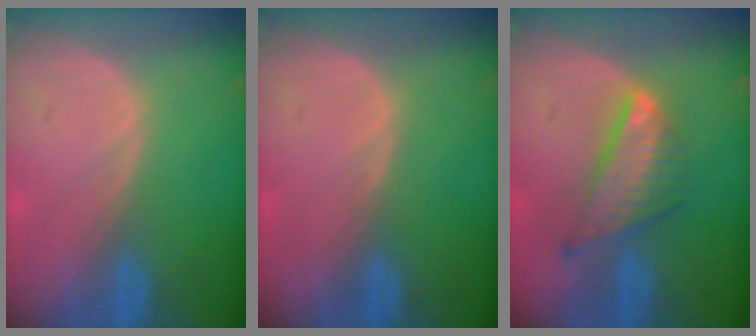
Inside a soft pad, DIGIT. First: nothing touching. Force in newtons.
{"total": 0.0}
{"total": 7.6, "press": 6.6, "slide": 3.7}